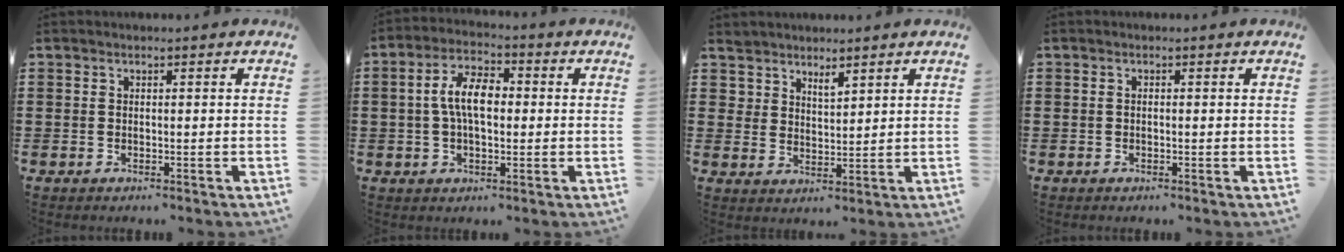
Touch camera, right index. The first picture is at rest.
{"total": 7.0, "force": [0.4, 3.5, 6.0], "torque": [-0.125, 0.013, 0.002]}
{"total": 2.7, "force": [2.6, 0.7, 0.0], "torque": [-0.007, 0.000, 0.051]}
{"total": 0.0}